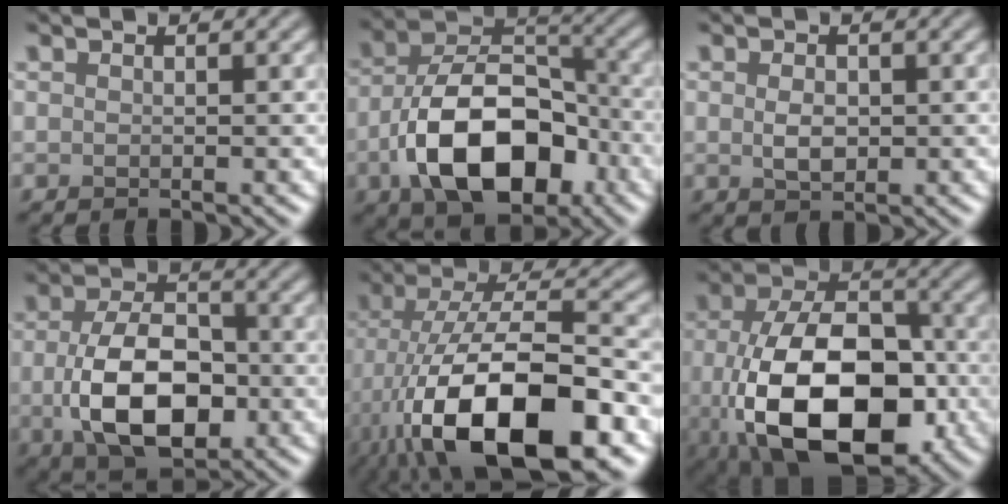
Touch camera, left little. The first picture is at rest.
{"total": 11.5, "force": [-4.4, 6.7, 8.3], "torque": [-0.153, -0.003, -0.080]}
{"total": 2.1, "force": [-0.1, 1.3, 1.6], "torque": [-0.031, 0.000, -0.001]}
{"total": 9.1, "force": [-1.6, 5.4, 7.2], "torque": [-0.142, -0.012, -0.024]}
{"total": 15.8, "force": [-6.7, 6.3, 12.8], "torque": [-0.216, -0.009, -0.120]}
{"total": 14.7, "force": [-3.8, 8.6, 11.3], "torque": [-0.201, -0.030, -0.062]}